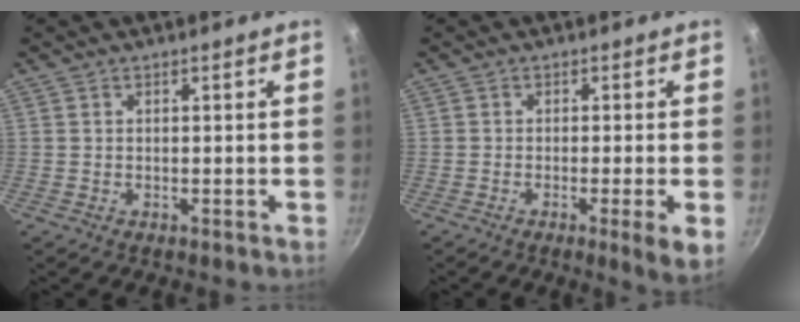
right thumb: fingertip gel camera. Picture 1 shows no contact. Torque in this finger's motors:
{"motor_torque": [0.44, 0.50, -0.14, 0.12, 0.17]}